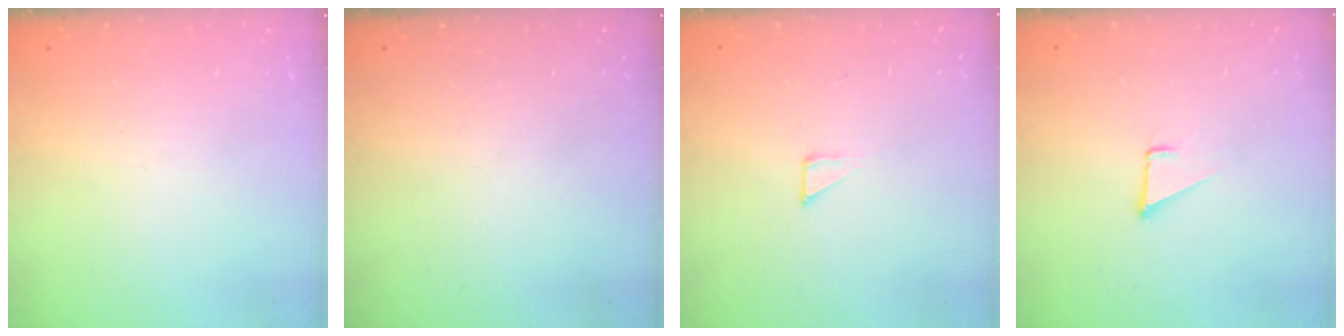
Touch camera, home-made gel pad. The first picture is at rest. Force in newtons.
{"total": 0.0}
{"total": 3.6, "press": 3.6, "slide": 0.4}
{"total": 1.7, "press": 1.7, "slide": 0.1}